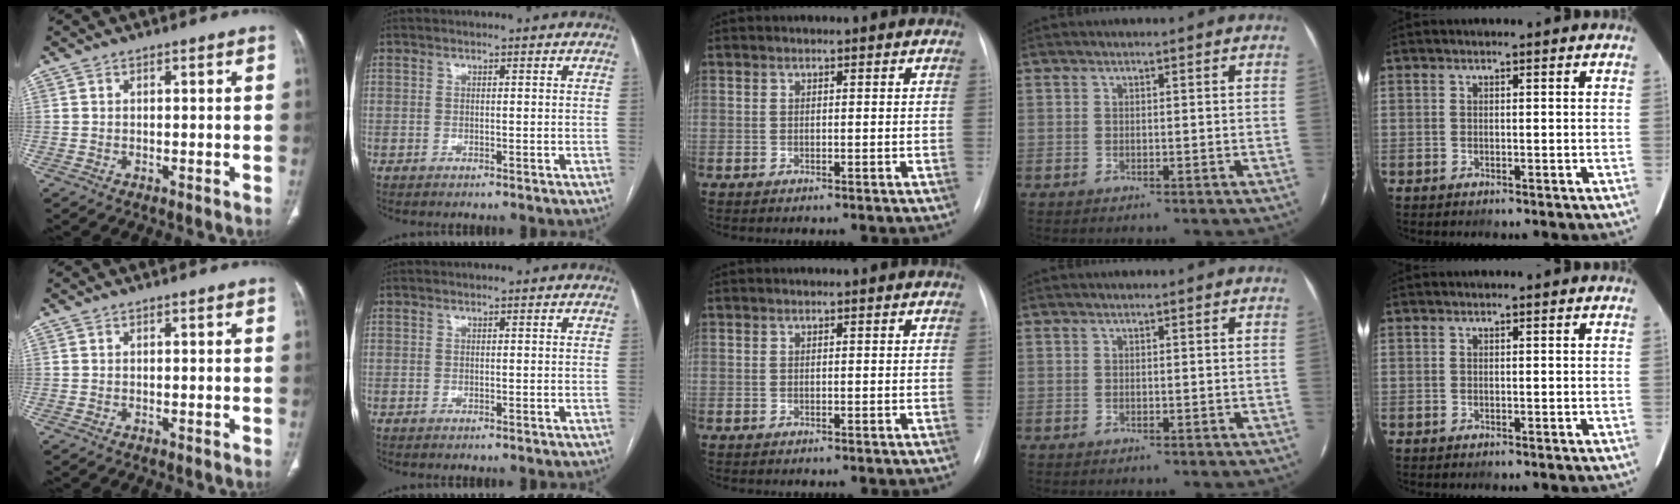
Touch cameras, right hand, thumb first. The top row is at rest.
{}